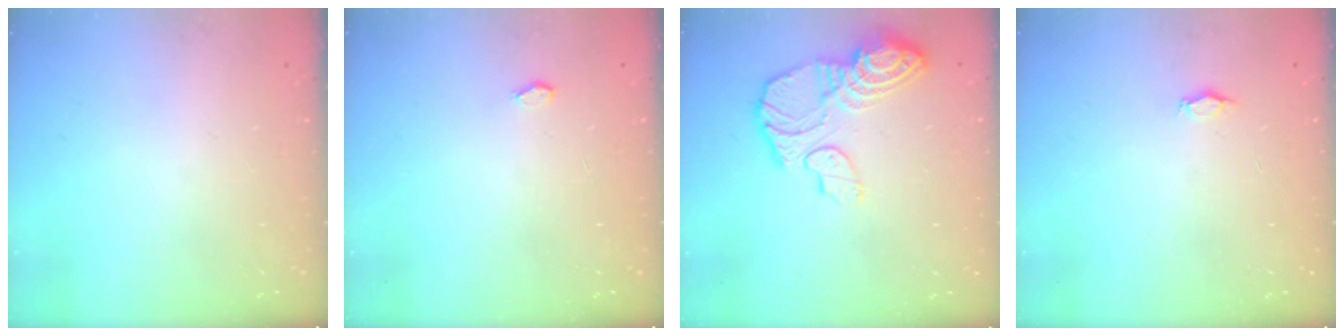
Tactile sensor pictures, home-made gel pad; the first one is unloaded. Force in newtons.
{"total": 2.4, "press": 2.4, "slide": 0.3}
{"total": 14.6, "press": 14.5, "slide": 1.5}
{"total": 2.9, "press": 2.9, "slide": 0.5}